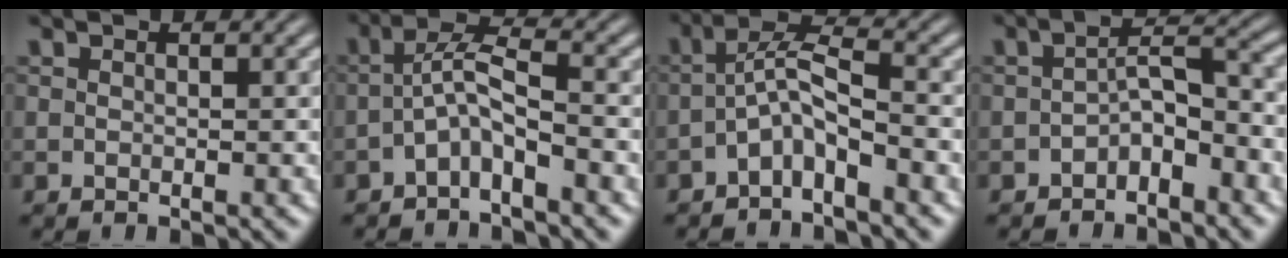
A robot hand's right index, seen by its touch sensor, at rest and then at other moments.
{"total": 3.5, "force": [-0.6, 1.7, 3.0], "torque": [-0.044, 0.005, -0.022]}
{"total": 4.0, "force": [-0.8, 2.3, 3.2], "torque": [-0.048, 0.002, -0.024]}
{"total": 2.4, "force": [-1.5, 0.0, 1.9], "torque": [-0.013, -0.008, -0.018]}